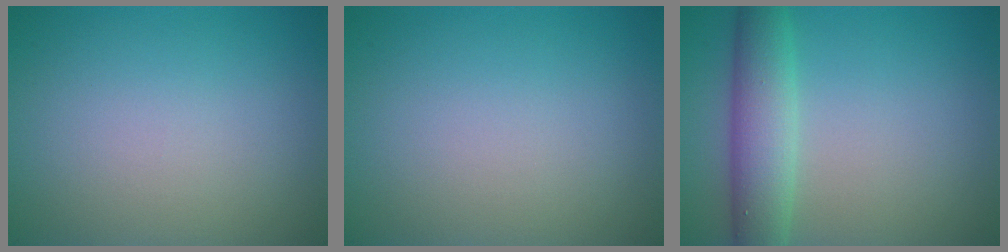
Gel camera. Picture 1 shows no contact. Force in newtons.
{"total": 0.0}
{"total": 4.8, "press": 4.8, "slide": 0.2}